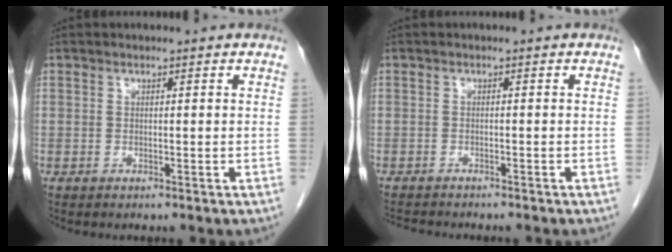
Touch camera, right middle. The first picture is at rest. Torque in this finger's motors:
{"motor_torque": [0.06, -0.04, 0.01, 0.01]}